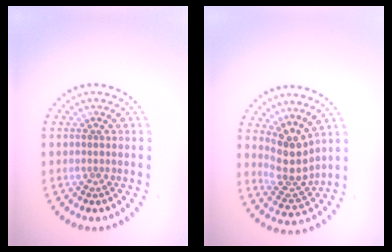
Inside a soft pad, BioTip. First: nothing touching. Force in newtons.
{"total": 3.7, "press": 2.9, "slide": 2.3}